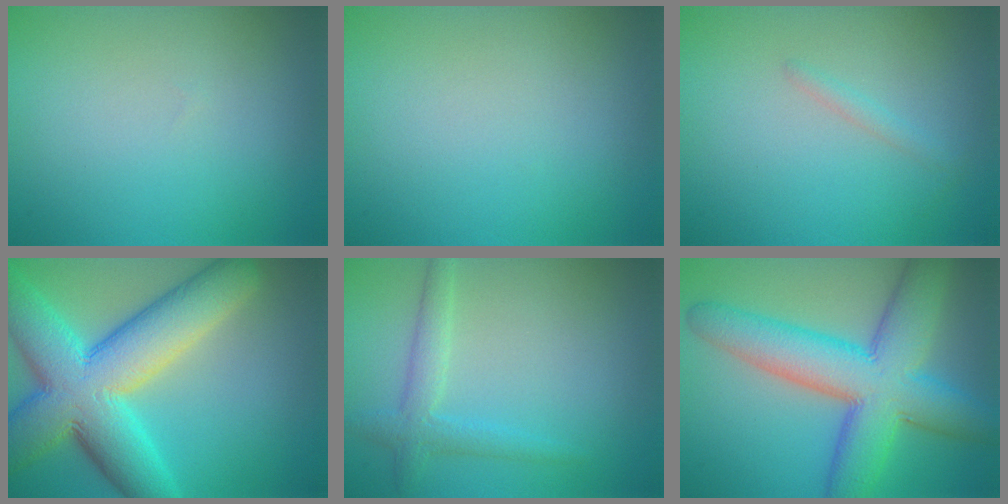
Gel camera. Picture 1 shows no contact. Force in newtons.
{"total": 0.0}
{"total": 0.8, "press": 0.8, "slide": 0.1}
{"total": 12.0, "press": 11.9, "slide": 0.6}
{"total": 2.3, "press": 2.3, "slide": 0.0}
{"total": 10.1, "press": 10.1, "slide": 0.2}